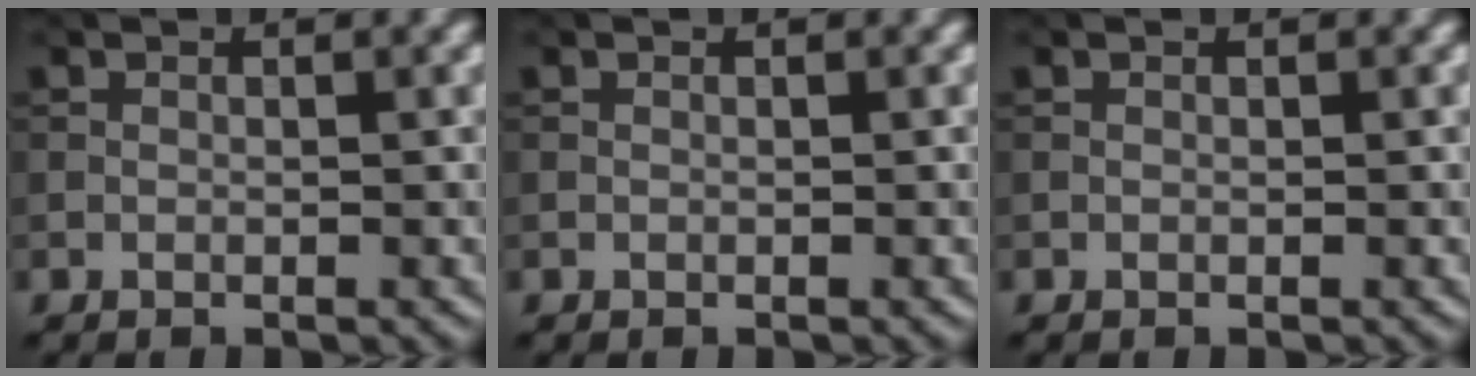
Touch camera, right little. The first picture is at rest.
{"total": 0.0}
{"total": 0.0}